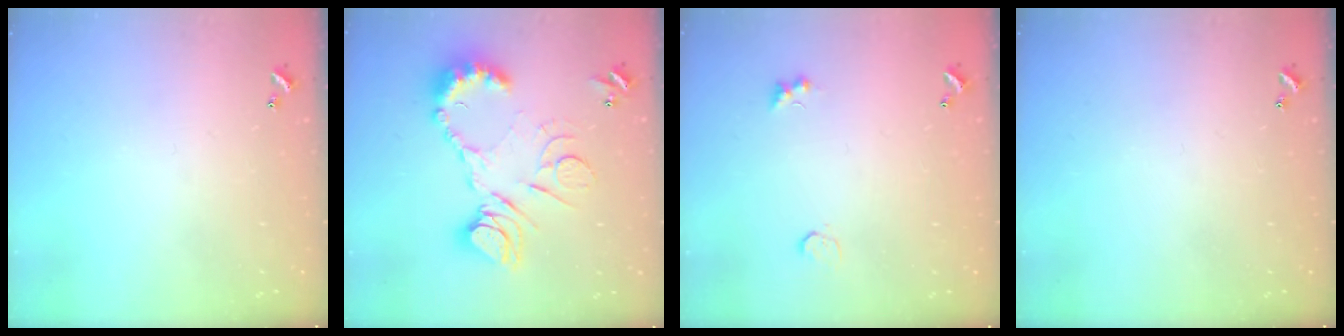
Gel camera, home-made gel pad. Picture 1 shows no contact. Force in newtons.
{"total": 17.5, "press": 17.4, "slide": 1.8}
{"total": 2.1, "press": 2.0, "slide": 0.6}
{"total": 0.0}